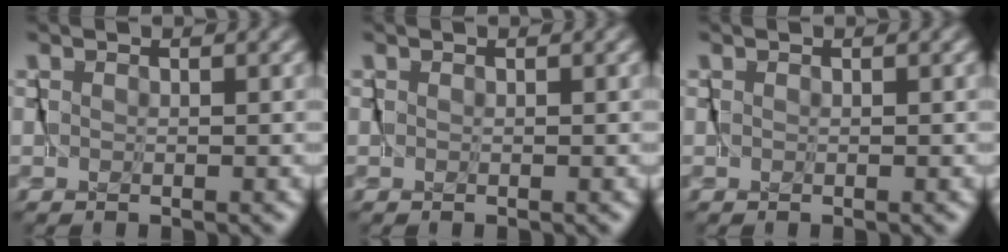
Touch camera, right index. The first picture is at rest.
{"total": 0.0}
{"total": 0.0}